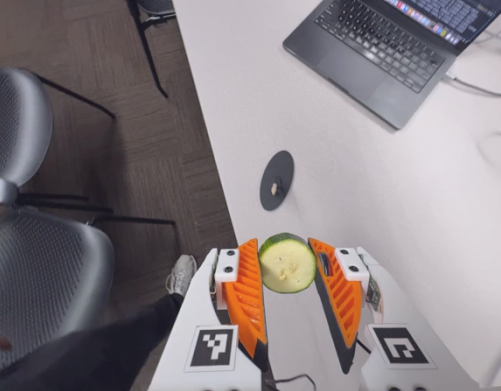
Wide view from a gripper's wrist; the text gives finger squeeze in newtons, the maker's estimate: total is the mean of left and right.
{"total": 9.5, "left": 9.2, "right": 9.8}